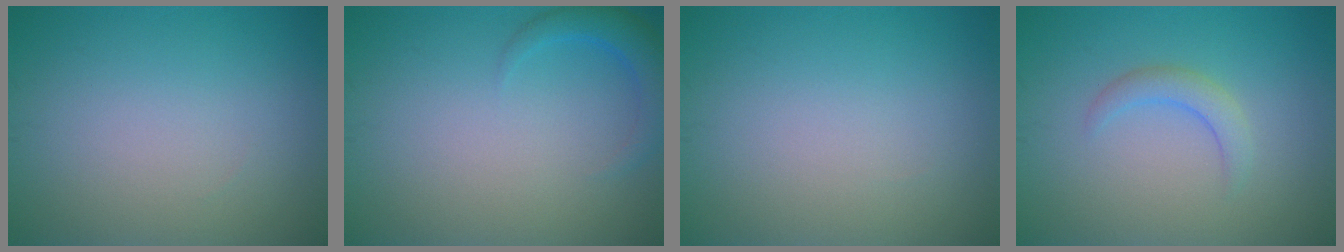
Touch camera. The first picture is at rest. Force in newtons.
{"total": 2.5, "press": 2.5, "slide": 0.3}
{"total": 0.0}
{"total": 2.0, "press": 2.0, "slide": 0.3}